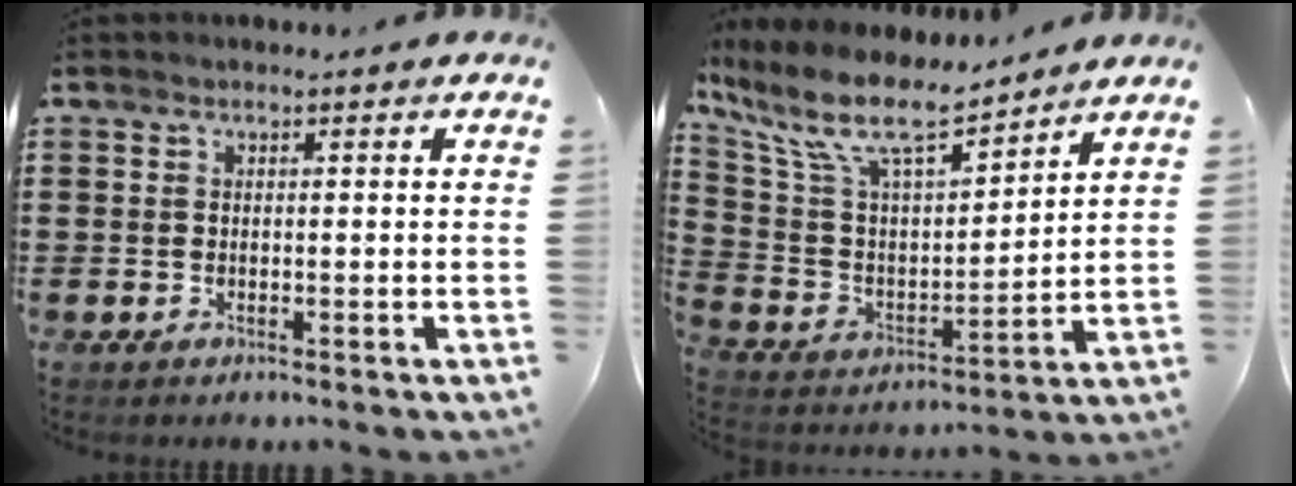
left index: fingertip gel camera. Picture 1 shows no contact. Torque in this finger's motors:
{"motor_torque": [0.46, -0.51, 1.05, 0.21]}